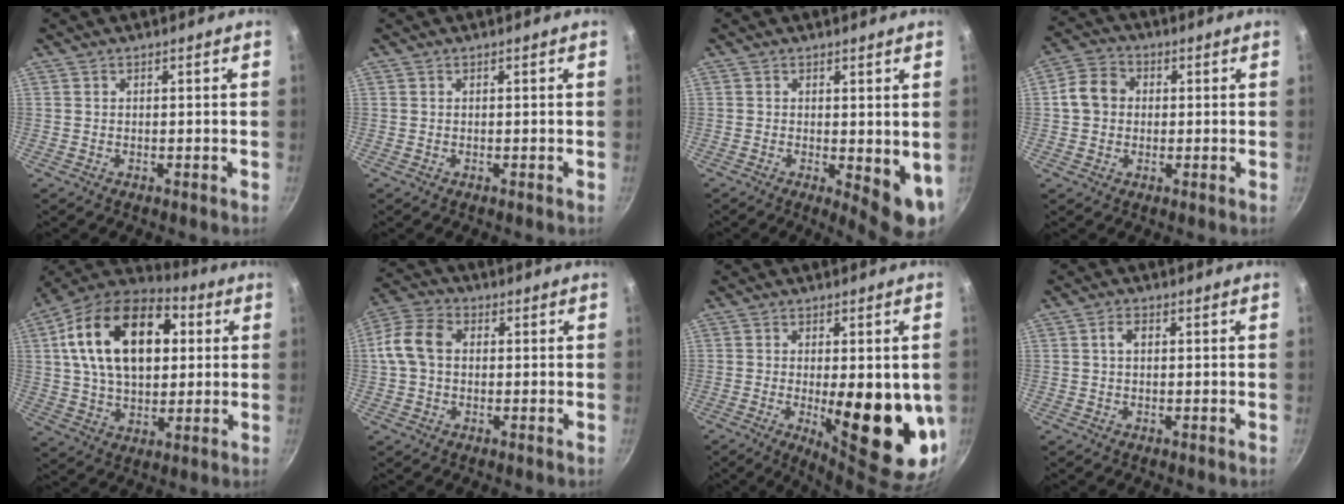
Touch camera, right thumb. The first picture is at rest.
{"total": 0.0}
{"total": 7.3, "force": [-0.2, 2.8, 6.8], "torque": [-0.075, -0.013, 0.002]}
{"total": 6.9, "force": [0.4, 5.9, 3.6], "torque": [-0.043, 0.015, -0.007]}
{"total": 23.9, "force": [5.4, 15.0, 17.9], "torque": [-0.283, 0.015, 0.077]}
{"total": 9.1, "force": [0.7, 6.7, 6.1], "torque": [-0.111, 0.024, -0.003]}
{"total": 17.6, "force": [-2.0, 5.8, 16.5], "torque": [-0.204, -0.024, -0.015]}
{"total": 2.4, "force": [0.4, 1.5, 1.8], "torque": [-0.029, 0.006, 0.006]}